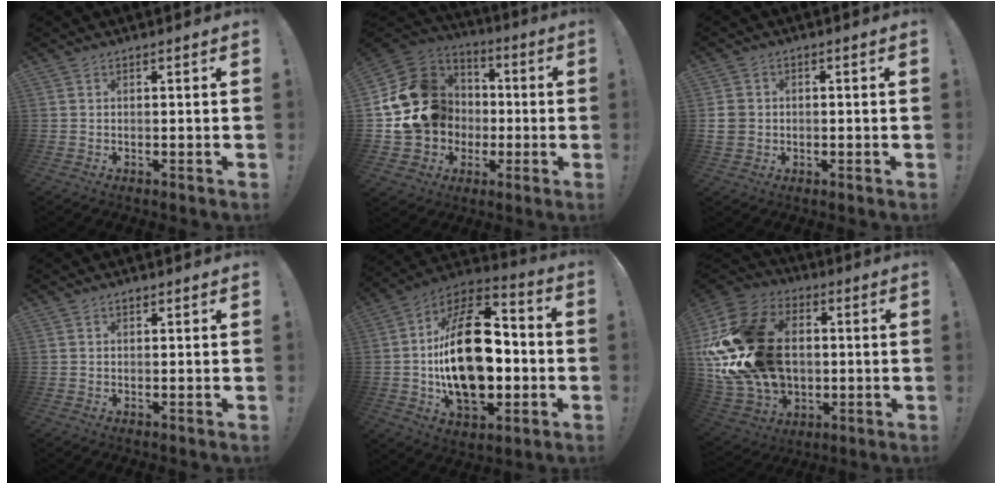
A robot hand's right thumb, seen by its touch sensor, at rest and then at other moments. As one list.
[{"total": 19.4, "force": [1.2, 17.7, 7.9], "torque": [-0.113, 0.004, 0.063]}, {"total": 5.4, "force": [-0.4, 4.6, 2.8], "torque": [-0.054, 0.008, -0.006]}, {"total": 0.5, "force": [0.4, 0.3, 0.2], "torque": [0.003, -0.002, 0.006]}, {"total": 28.6, "force": [-1.7, 16.5, 23.3], "torque": [-0.407, 0.020, -0.019]}, {"total": 29.6, "force": [1.4, 21.4, 20.4], "torque": [-0.375, 0.003, 0.061]}]